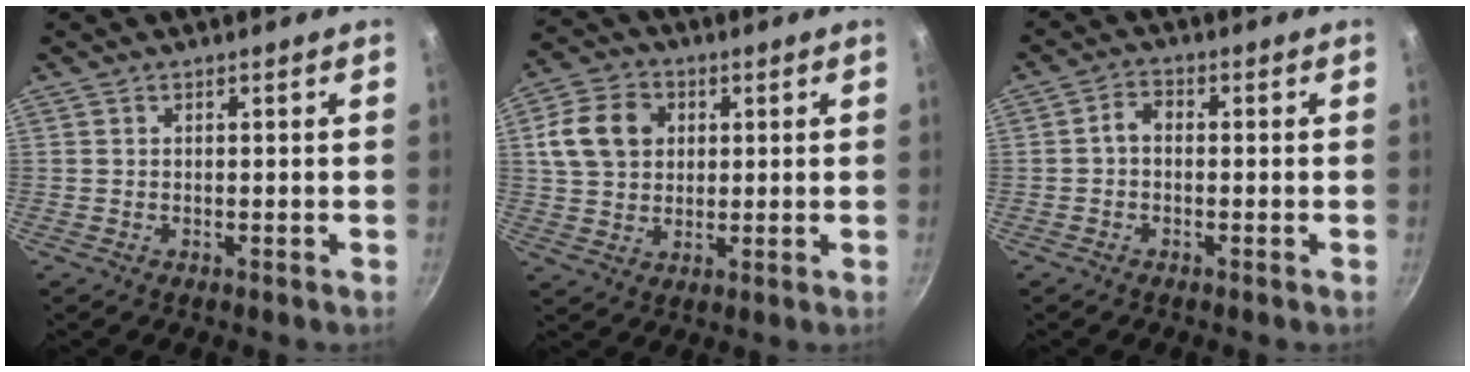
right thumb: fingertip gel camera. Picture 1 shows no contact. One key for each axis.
{"total": 10.9, "fx": 2.7, "fy": 8.6, "fz": 6.1, "tx": -0.094, "ty": 0.007, "tz": 0.042}
{"total": 2.7, "fx": -0.6, "fy": 1.9, "fz": 1.8, "tx": -0.033, "ty": 0.018, "tz": -0.018}